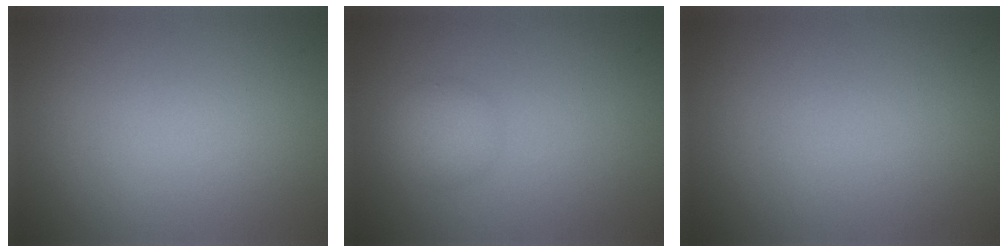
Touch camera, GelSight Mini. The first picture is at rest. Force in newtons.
{"total": 2.4, "press": 2.4, "slide": 0.0}
{"total": 0.0}